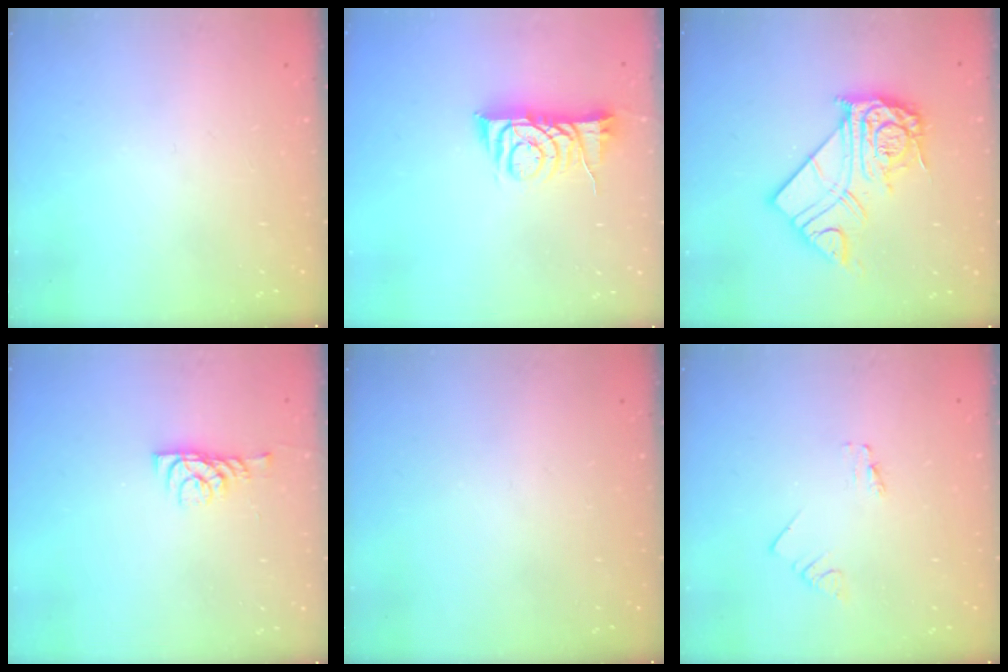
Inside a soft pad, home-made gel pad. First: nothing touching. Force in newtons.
{"total": 8.3, "press": 8.3, "slide": 0.6}
{"total": 17.4, "press": 17.3, "slide": 1.7}
{"total": 6.1, "press": 6.1, "slide": 0.4}
{"total": 0.0}
{"total": 0.0}